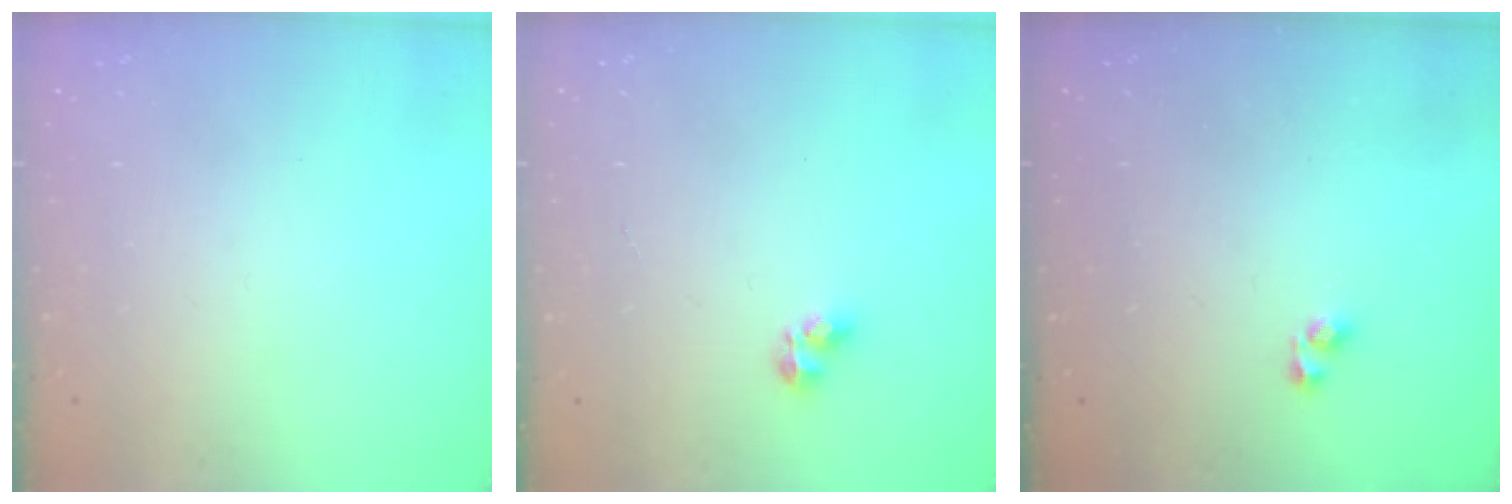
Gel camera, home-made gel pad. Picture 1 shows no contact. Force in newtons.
{"total": 4.8, "press": 4.8, "slide": 0.6}
{"total": 2.9, "press": 2.9, "slide": 0.6}